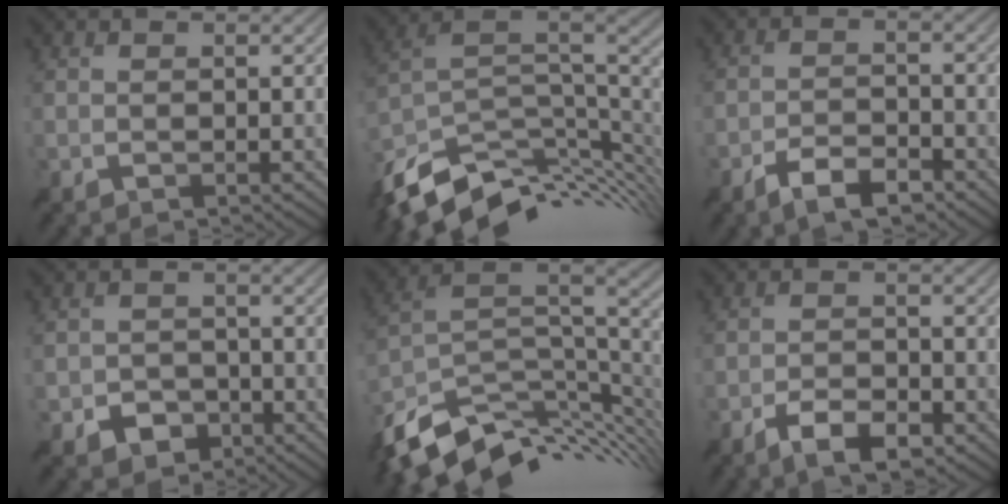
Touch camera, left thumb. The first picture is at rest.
{"total": 12.4, "force": [-6.3, 6.0, 8.8], "torque": [-0.197, -0.019, -0.109]}
{"total": 5.4, "force": [-3.9, 1.8, 3.4], "torque": [-0.063, 0.001, -0.070]}
{"total": 3.7, "force": [-2.0, 2.9, 1.3], "torque": [-0.021, -0.008, -0.036]}
{"total": 12.2, "force": [-6.2, 6.0, 8.7], "torque": [-0.193, -0.020, -0.105]}
{"total": 5.3, "force": [-3.4, 2.0, 3.6], "torque": [-0.066, -0.001, -0.058]}